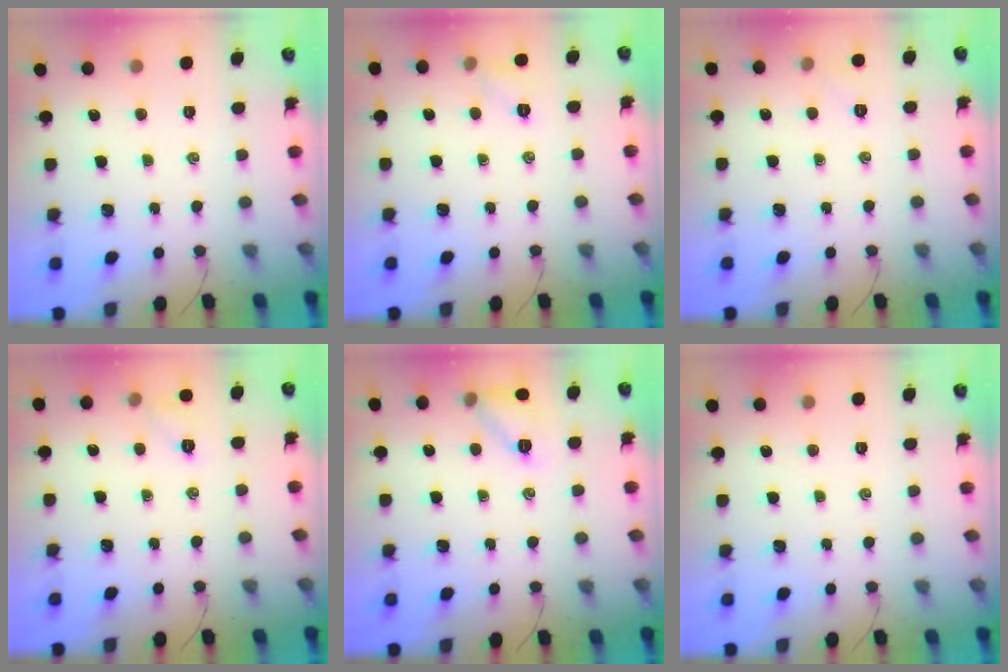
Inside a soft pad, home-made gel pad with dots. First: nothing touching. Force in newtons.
{"total": 5.0, "press": 4.7, "slide": 1.5}
{"total": 3.7, "press": 3.6, "slide": 1.0}
{"total": 6.8, "press": 6.7, "slide": 1.2}
{"total": 8.7, "press": 8.7, "slide": 1.0}
{"total": 0.0}